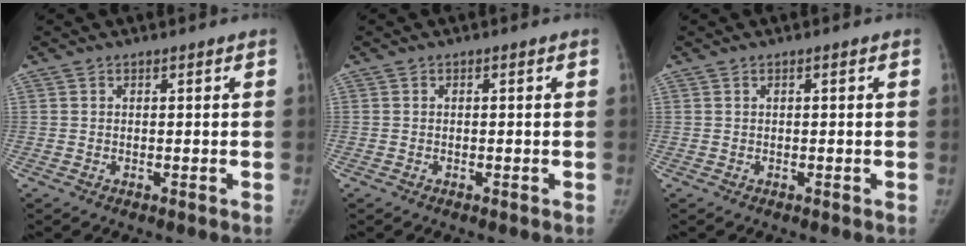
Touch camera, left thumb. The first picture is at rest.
{"total": 0.0}
{"total": 0.0}